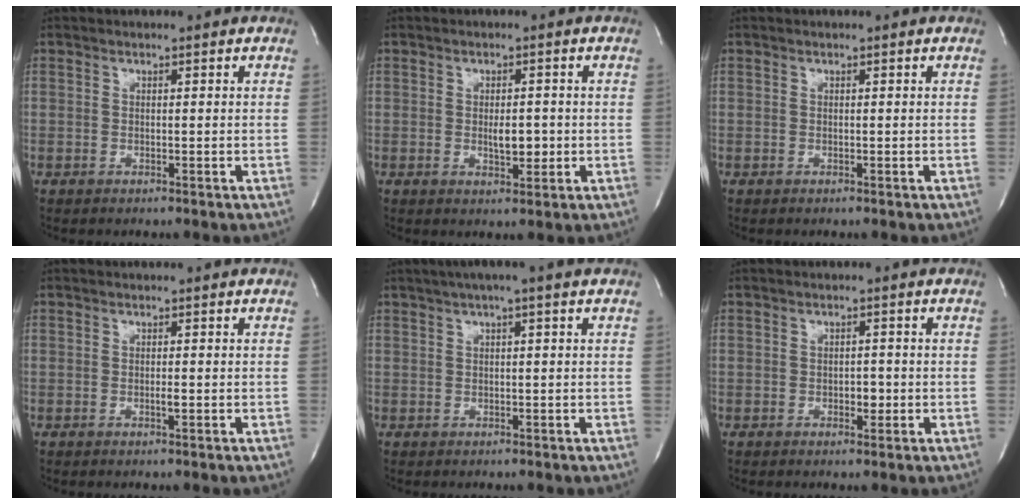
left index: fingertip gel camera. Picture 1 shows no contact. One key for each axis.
{"total": 3.1, "fx": -0.3, "fy": 1.2, "fz": 2.8, "tx": -0.046, "ty": -0.002, "tz": -0.001}
{"total": 0.0}
{"total": 0.6, "fx": -0.1, "fy": 0.0, "fz": 0.6, "tx": -0.013, "ty": -0.001, "tz": -0.002}
{"total": 3.8, "fx": 2.3, "fy": -0.3, "fz": 3.0, "tx": -0.054, "ty": 0.019, "tz": 0.039}
{"total": 1.6, "fx": -0.4, "fy": 1.0, "fz": 1.2, "tx": -0.015, "ty": 0.001, "tz": -0.004}